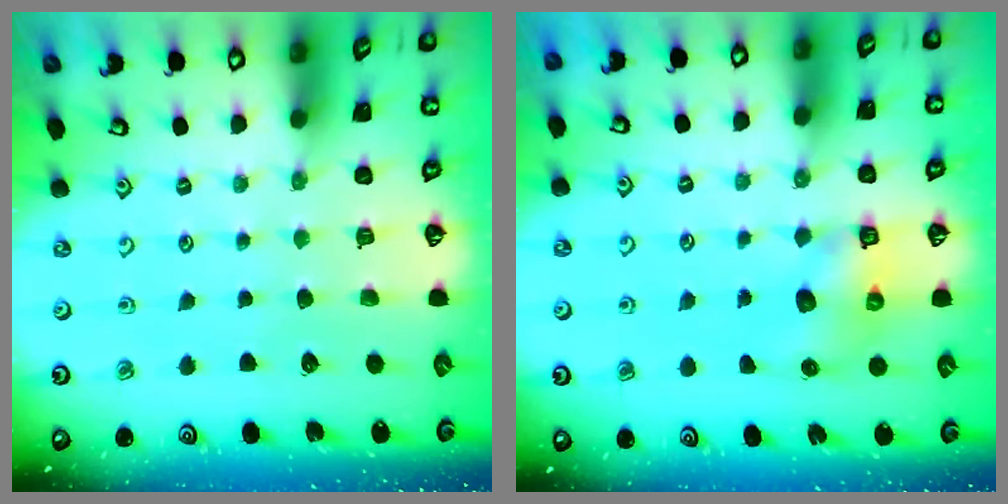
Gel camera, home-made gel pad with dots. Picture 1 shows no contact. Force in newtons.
{"total": 6.7, "press": 6.7, "slide": 0.9}